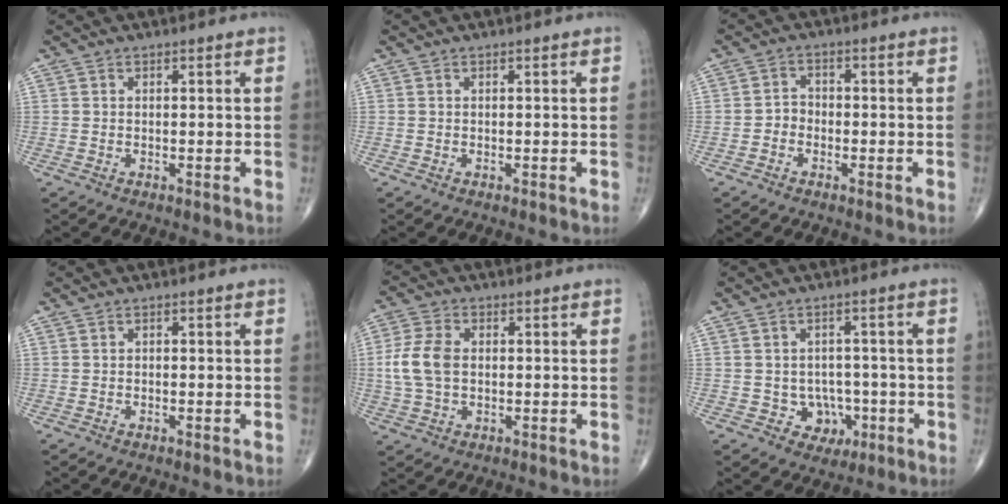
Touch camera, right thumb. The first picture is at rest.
{"total": 0.0}
{"total": 2.7, "force": [-1.2, 2.2, 1.0], "torque": [-0.003, 0.013, -0.030]}
{"total": 0.0}
{"total": 7.7, "force": [0.2, 5.0, 5.8], "torque": [-0.126, 0.011, 0.003]}
{"total": 5.7, "force": [-1.7, 5.0, 2.1], "torque": [0.007, 0.016, -0.017]}